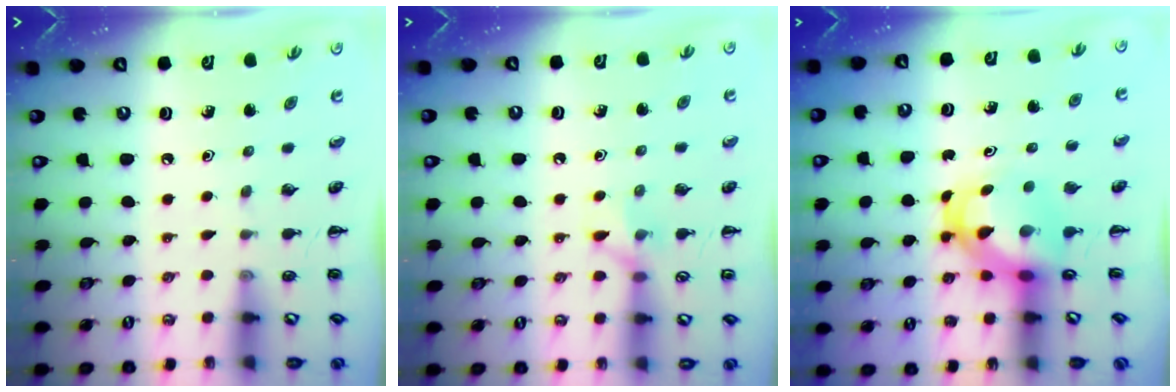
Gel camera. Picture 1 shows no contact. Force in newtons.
{"total": 6.7, "press": 6.5, "slide": 1.7}
{"total": 4.8, "press": 4.6, "slide": 1.1}